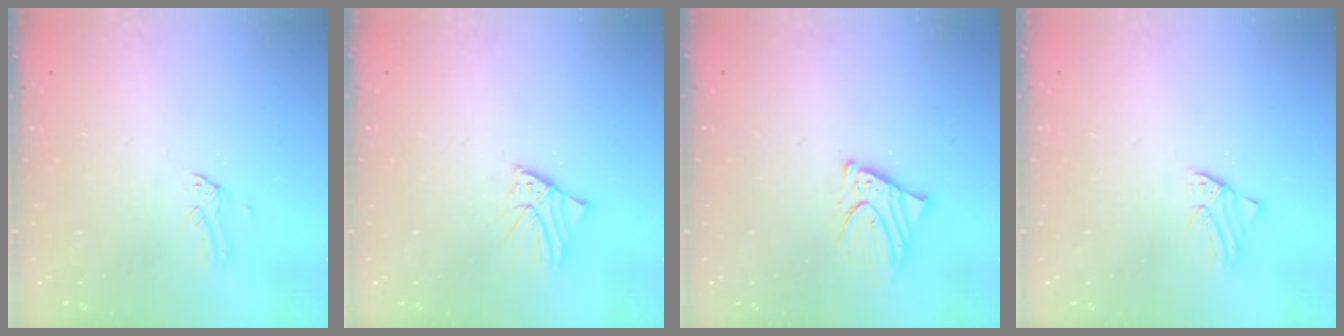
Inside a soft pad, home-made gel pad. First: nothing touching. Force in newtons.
{"total": 3.1, "press": 3.1, "slide": 0.4}
{"total": 6.7, "press": 6.6, "slide": 0.8}
{"total": 0.7, "press": 0.7, "slide": 0.1}